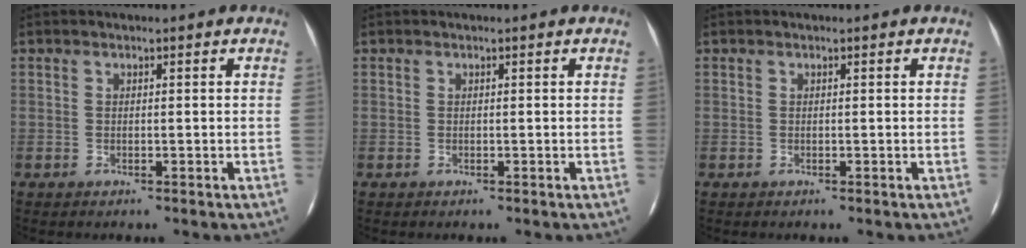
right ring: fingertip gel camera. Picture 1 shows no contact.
{"total": 0.0}
{"total": 0.0}